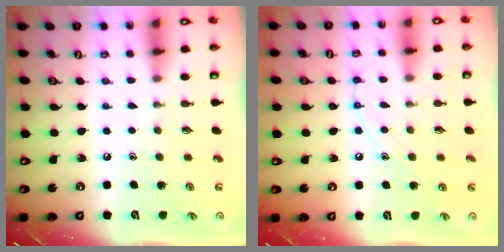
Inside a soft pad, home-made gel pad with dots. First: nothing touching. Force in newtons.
{"total": 7.7, "press": 7.6, "slide": 0.8}